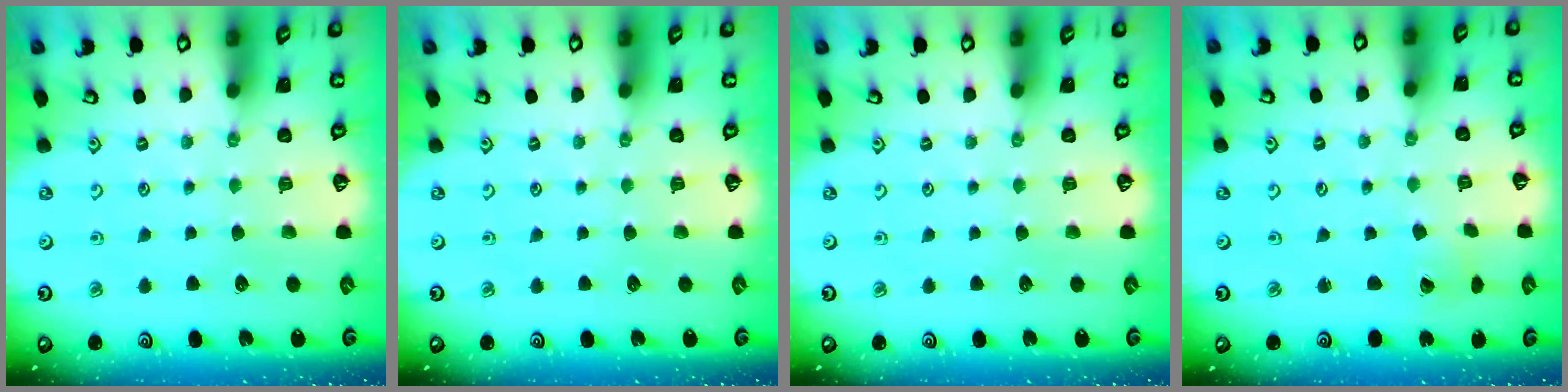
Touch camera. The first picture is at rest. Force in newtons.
{"total": 0.0}
{"total": 0.0}
{"total": 2.6, "press": 2.6, "slide": 0.3}